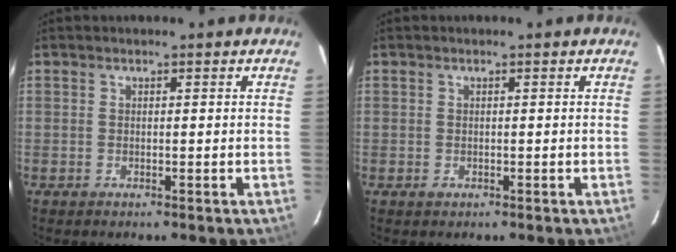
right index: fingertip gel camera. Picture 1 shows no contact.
{"total": 0.6, "force": [-0.3, 0.6, 0.1], "torque": [0.001, -0.002, -0.004]}